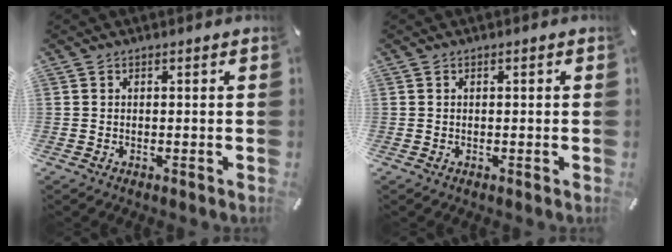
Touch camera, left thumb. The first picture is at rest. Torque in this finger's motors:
{"motor_torque": [-0.01, -0.05, 0.27, 0.00, -0.01]}